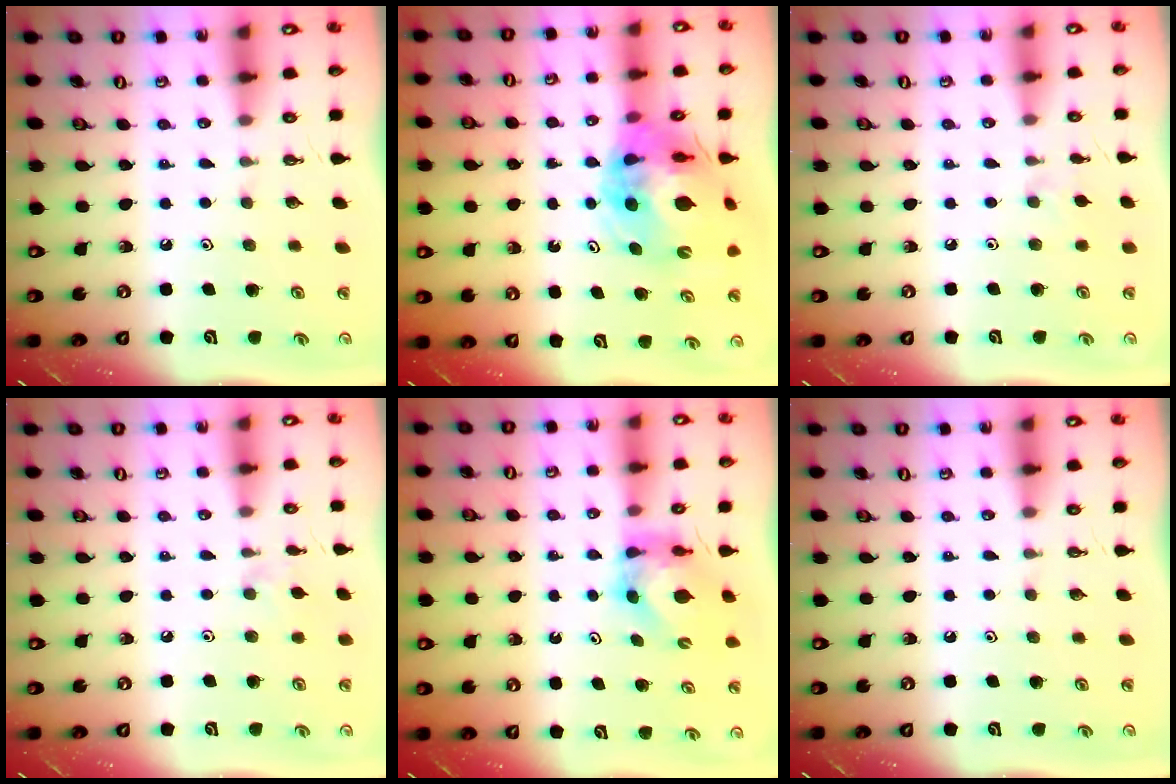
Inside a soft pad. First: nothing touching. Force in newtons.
{"total": 17.0, "press": 16.9, "slide": 2.1}
{"total": 1.9, "press": 1.9, "slide": 0.4}
{"total": 3.2, "press": 3.1, "slide": 0.5}
{"total": 5.6, "press": 5.6, "slide": 0.4}
{"total": 0.0}